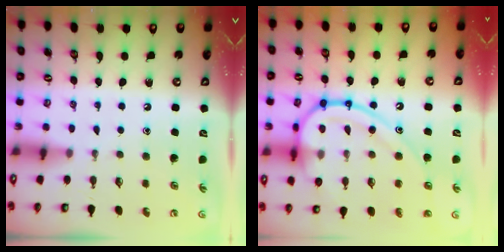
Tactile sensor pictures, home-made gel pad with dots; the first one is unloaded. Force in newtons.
{"total": 18.6, "press": 18.6, "slide": 1.2}